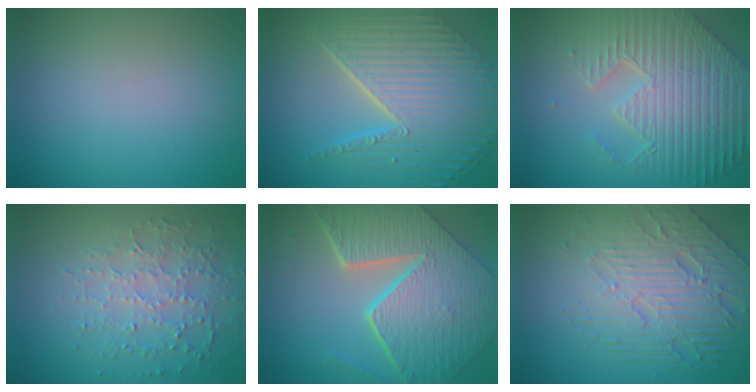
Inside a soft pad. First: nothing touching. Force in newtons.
{"total": 8.1, "press": 6.1, "slide": 5.3}
{"total": 8.8, "press": 6.3, "slide": 6.1}
{"total": 4.1, "press": 3.4, "slide": 2.3}
{"total": 9.2, "press": 6.6, "slide": 6.4}
{"total": 7.5, "press": 5.3, "slide": 5.4}